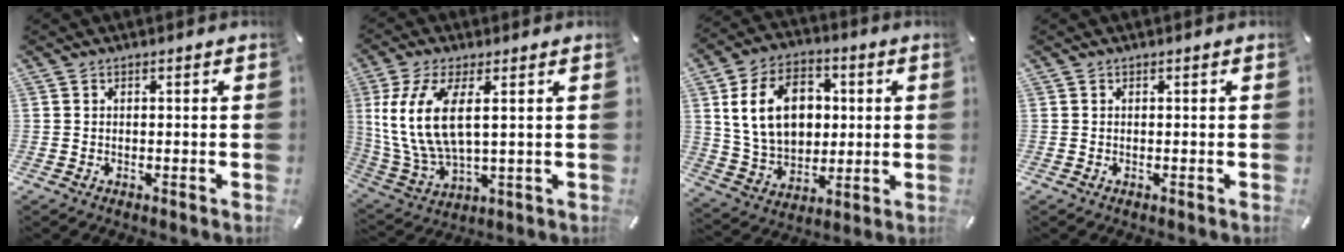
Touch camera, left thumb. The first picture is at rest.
{"total": 12.8, "force": [3.2, 5.4, 11.2], "torque": [-0.260, -0.012, 0.058]}
{"total": 15.6, "force": [2.9, 11.8, 9.7], "torque": [-0.193, 0.013, 0.054]}
{"total": 0.0}